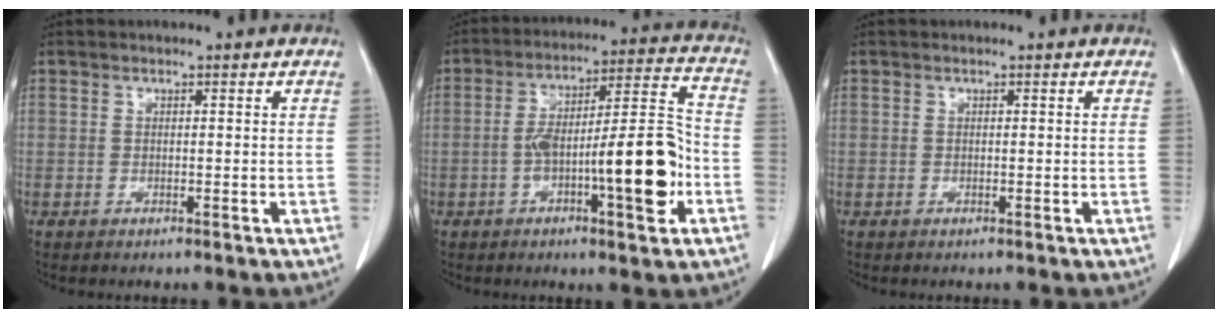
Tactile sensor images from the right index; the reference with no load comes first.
{"total": 15.7, "force": [-4.3, 2.4, 14.9], "torque": [-0.233, 0.020, -0.064]}
{"total": 0.0}